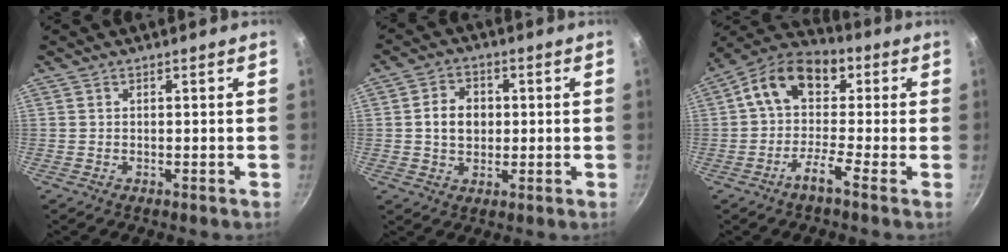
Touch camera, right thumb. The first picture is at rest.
{"total": 6.5, "force": [0.3, 5.2, 3.9], "torque": [-0.043, 0.008, 0.002]}
{"total": 11.7, "force": [-0.1, 7.2, 9.2], "torque": [-0.142, 0.044, -0.030]}